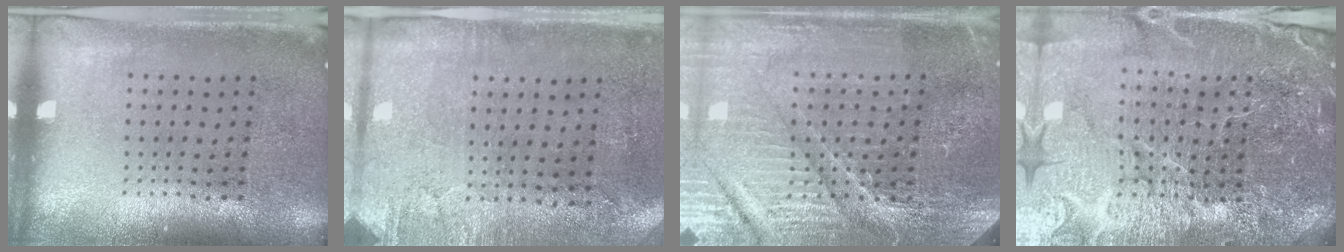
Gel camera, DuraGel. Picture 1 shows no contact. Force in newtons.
{"total": 2.9, "press": 2.4, "slide": 1.7}
{"total": 4.8, "press": 4.6, "slide": 1.6}
{"total": 5.7, "press": 5.2, "slide": 2.4}